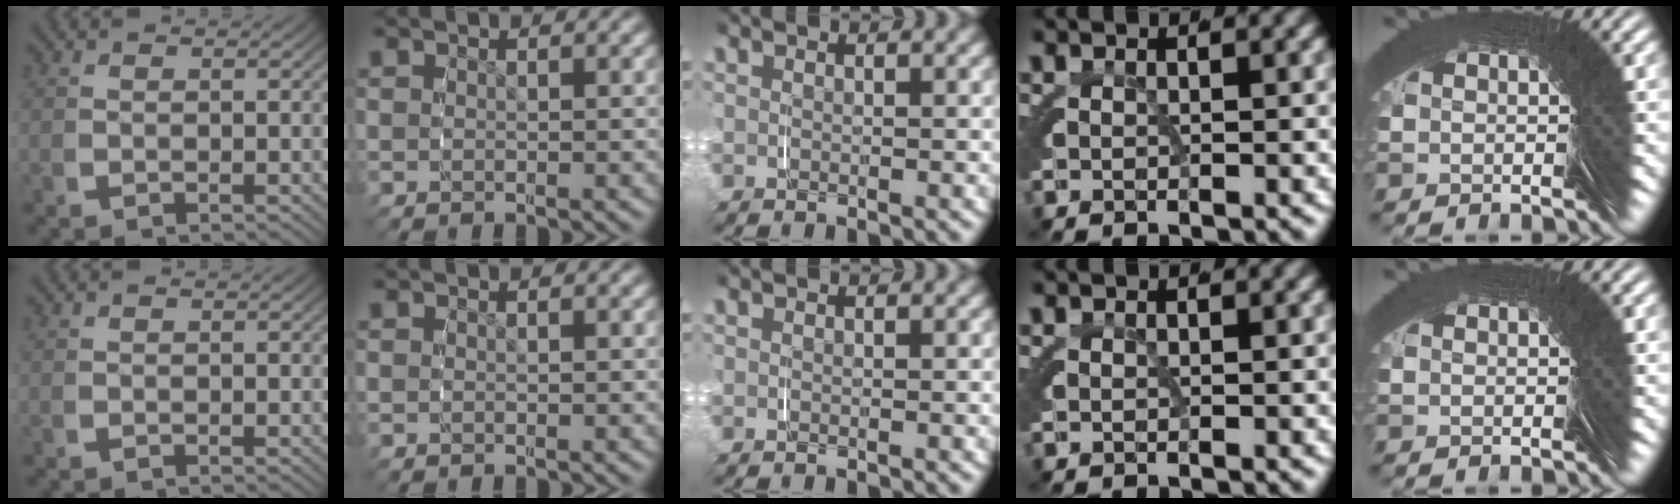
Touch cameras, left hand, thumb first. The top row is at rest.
{}